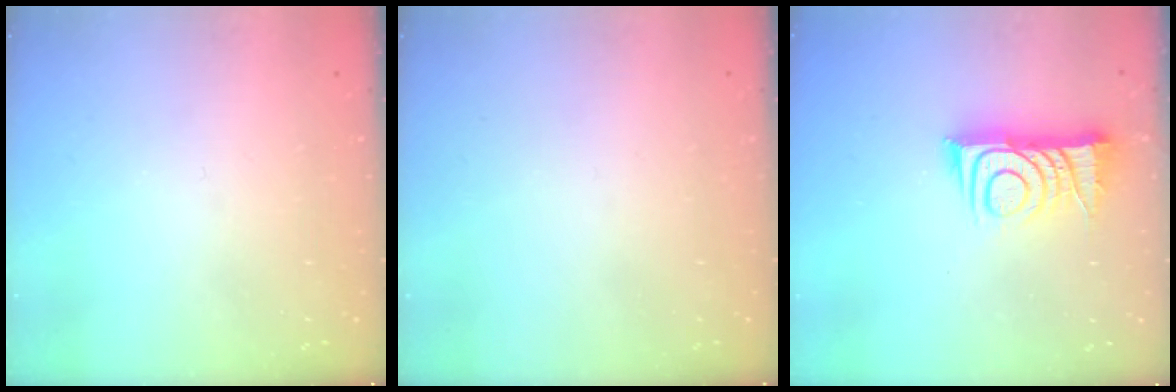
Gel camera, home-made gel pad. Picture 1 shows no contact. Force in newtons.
{"total": 1.8, "press": 1.7, "slide": 0.1}
{"total": 11.7, "press": 11.6, "slide": 0.9}